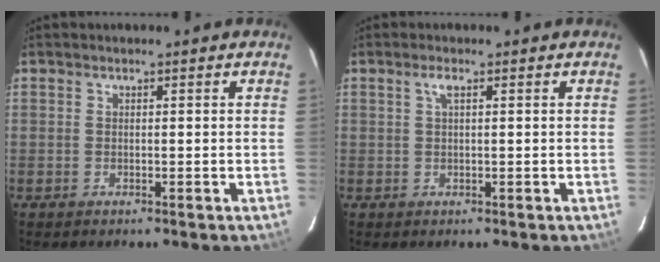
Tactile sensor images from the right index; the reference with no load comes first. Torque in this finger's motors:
{"motor_torque": [0.17, -0.02, 0.12, 0.03]}